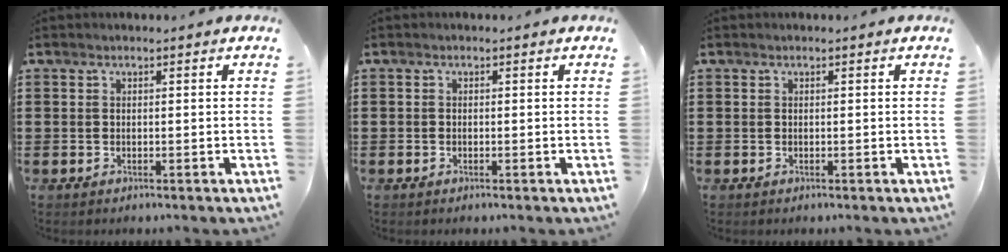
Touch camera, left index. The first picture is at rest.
{"total": 0.6, "force": [-0.5, 0.4, 0.1], "torque": [-0.002, 0.000, -0.010]}
{"total": 0.0}